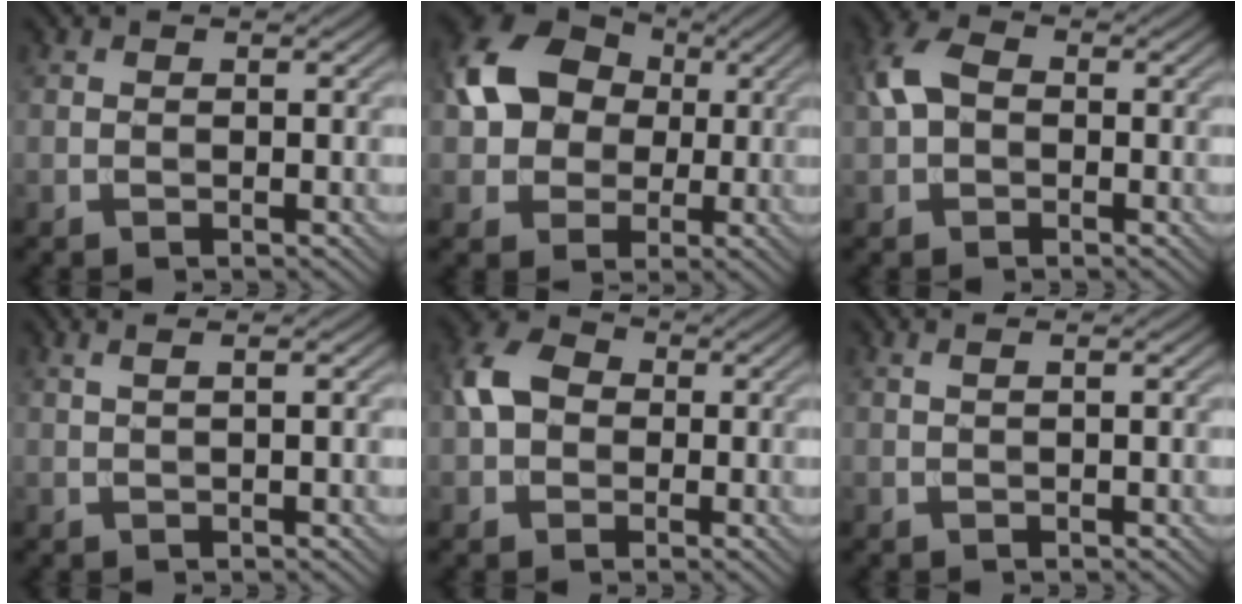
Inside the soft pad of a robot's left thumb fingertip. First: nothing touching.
{"total": 10.6, "force": [1.3, 8.6, 6.1], "torque": [-0.137, 0.015, 0.010]}
{"total": 4.6, "force": [0.2, 3.2, 3.2], "torque": [-0.075, 0.013, -0.005]}
{"total": 2.2, "force": [1.0, 0.6, 1.9], "torque": [-0.021, 0.005, -0.002]}
{"total": 5.4, "force": [0.1, 4.3, 3.2], "torque": [-0.073, 0.011, -0.007]}
{"total": 1.3, "force": [0.6, 0.3, 1.2], "torque": [-0.013, 0.001, 0.001]}